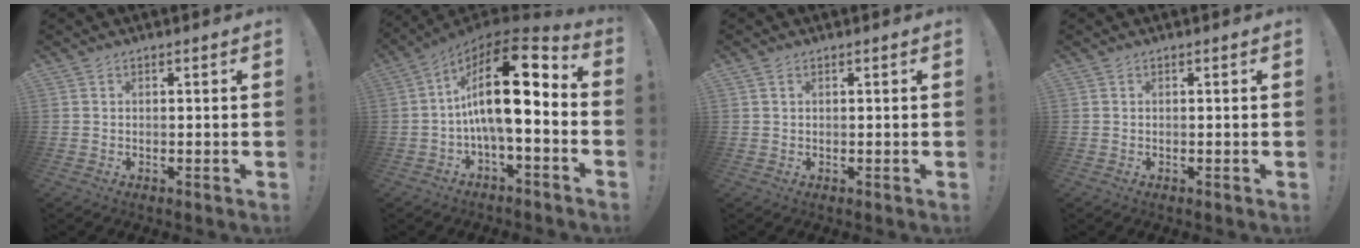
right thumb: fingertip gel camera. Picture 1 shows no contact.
{"total": 20.2, "force": [2.6, 7.5, 18.5], "torque": [-0.320, -0.011, 0.041]}
{"total": 0.5, "force": [0.4, 0.3, 0.3], "torque": [-0.006, 0.001, 0.007]}
{"total": 0.0}